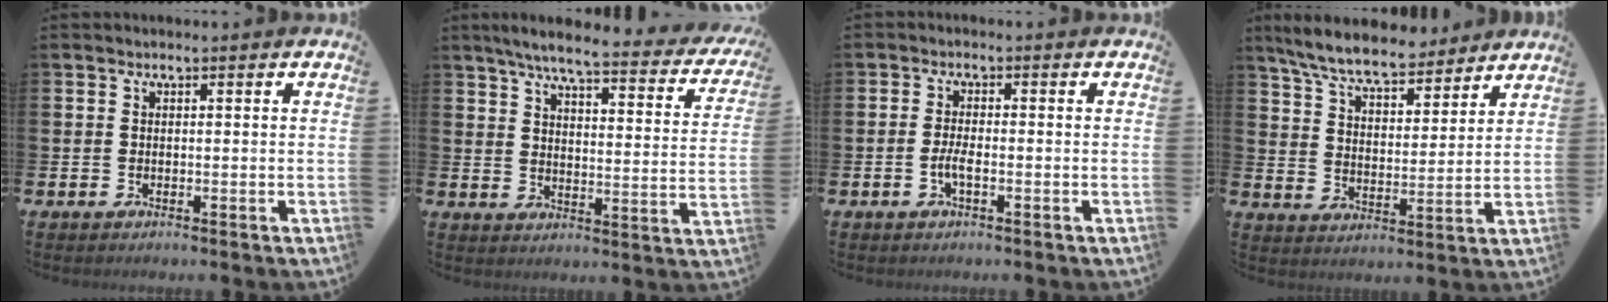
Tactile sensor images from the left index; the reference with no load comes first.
{"total": 6.1, "force": [5.2, 0.6, 3.2], "torque": [-0.067, -0.042, 0.078]}
{"total": 2.2, "force": [-0.8, 0.6, 2.0], "torque": [-0.040, 0.004, -0.014]}
{"total": 8.1, "force": [7.5, 1.6, 2.6], "torque": [-0.084, -0.037, 0.134]}